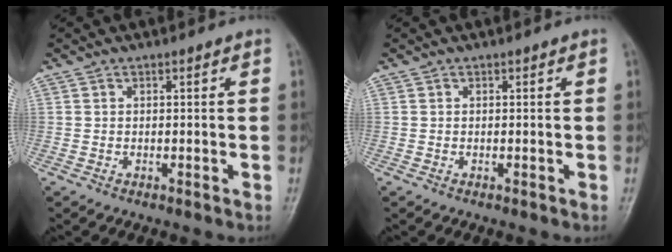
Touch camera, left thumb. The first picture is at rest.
{"total": 0.0}